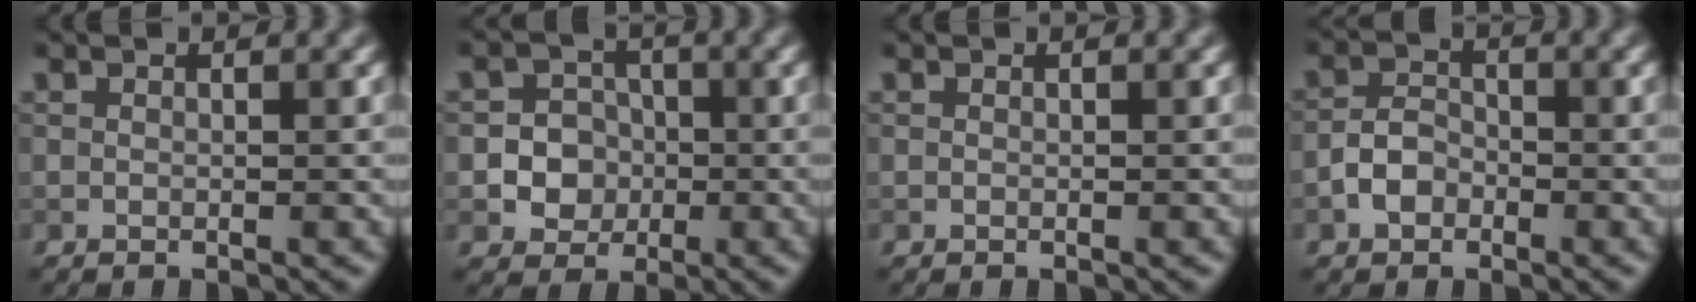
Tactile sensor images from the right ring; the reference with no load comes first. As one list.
[{"total": 5.2, "force": [-1.0, 4.9, 1.5], "torque": [-0.006, 0.014, -0.037]}, {"total": 0.0}, {"total": 2.7, "force": [-1.3, 1.9, 1.4], "torque": [-0.022, 0.007, -0.030]}]